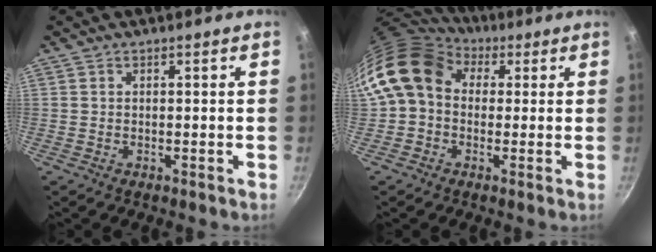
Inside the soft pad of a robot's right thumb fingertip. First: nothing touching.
{"total": 12.4, "force": [3.2, 9.8, 6.9], "torque": [-0.109, 0.014, 0.034]}